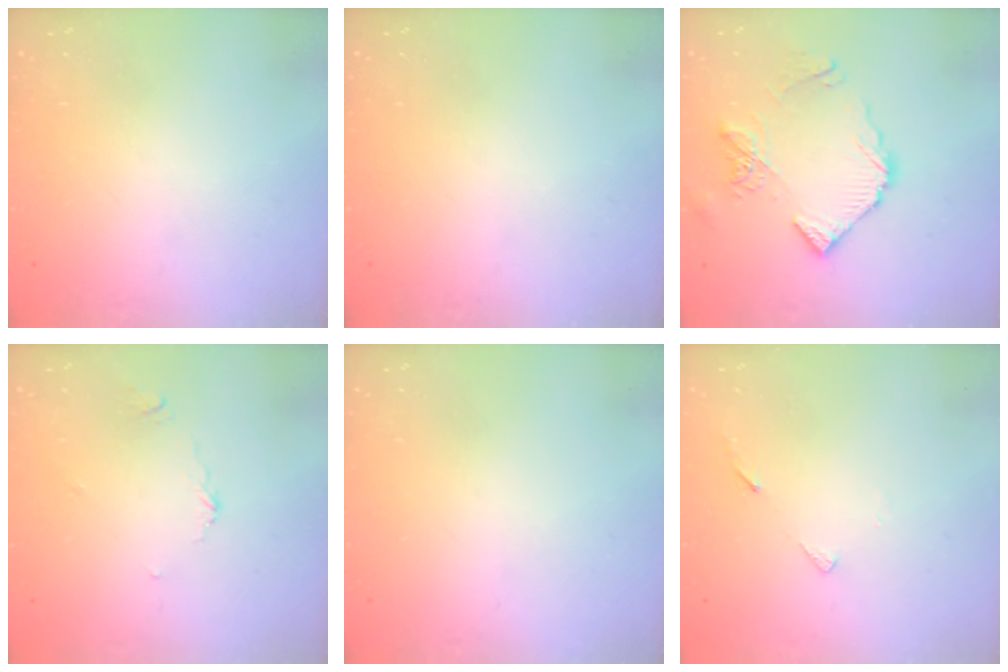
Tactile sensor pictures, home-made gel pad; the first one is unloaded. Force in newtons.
{"total": 0.0}
{"total": 11.4, "press": 11.3, "slide": 1.2}
{"total": 3.4, "press": 3.4, "slide": 0.4}
{"total": 0.0}
{"total": 5.0, "press": 5.0, "slide": 0.5}